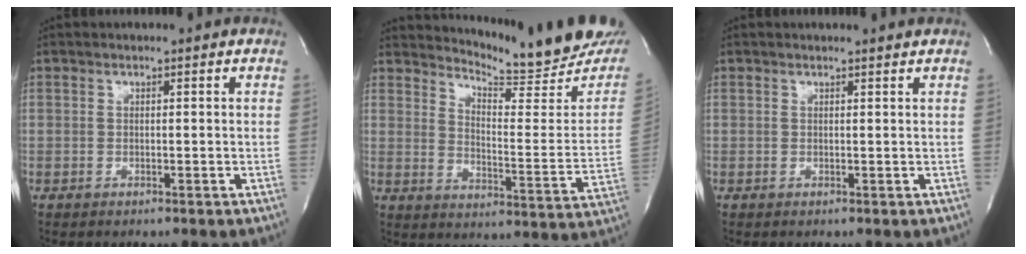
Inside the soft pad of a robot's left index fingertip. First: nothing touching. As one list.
[{"total": 17.7, "force": [17.1, 0.7, 4.6], "torque": [-0.072, -0.114, 0.211]}, {"total": 1.3, "force": [1.3, -0.2, 0.1], "torque": [-0.011, -0.005, 0.014]}]